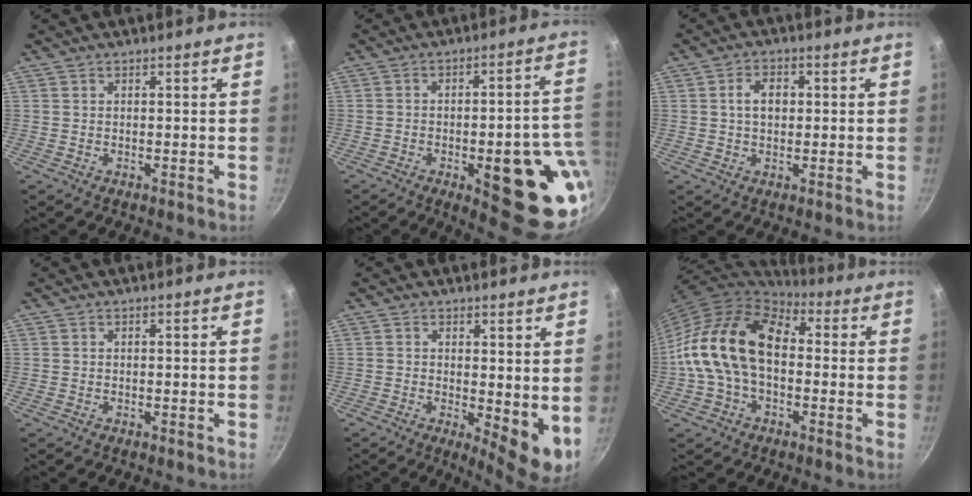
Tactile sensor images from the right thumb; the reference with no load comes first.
{"total": 21.4, "force": [-5.4, 7.6, 19.3], "torque": [-0.177, 0.014, -0.064]}
{"total": 4.6, "force": [0.5, 3.2, 3.3], "torque": [-0.041, 0.009, 0.006]}
{"total": 0.0}
{"total": 7.2, "force": [0.5, 2.7, 6.7], "torque": [-0.088, -0.019, 0.010]}
{"total": 17.9, "force": [-0.2, 11.8, 13.5], "torque": [-0.225, 0.043, -0.019]}